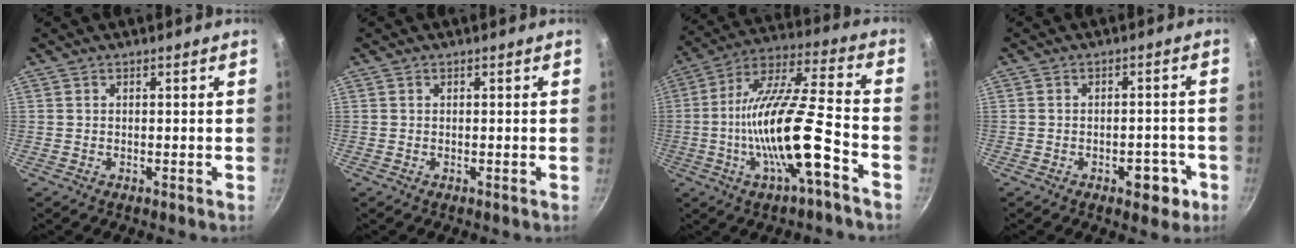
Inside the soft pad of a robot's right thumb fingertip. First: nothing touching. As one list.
[{"total": 0.0}, {"total": 18.8, "force": [-6.3, 4.3, 17.2], "torque": [-0.307, 0.041, -0.122]}, {"total": 5.7, "force": [-2.6, 3.2, 3.9], "torque": [-0.025, 0.021, -0.028]}]